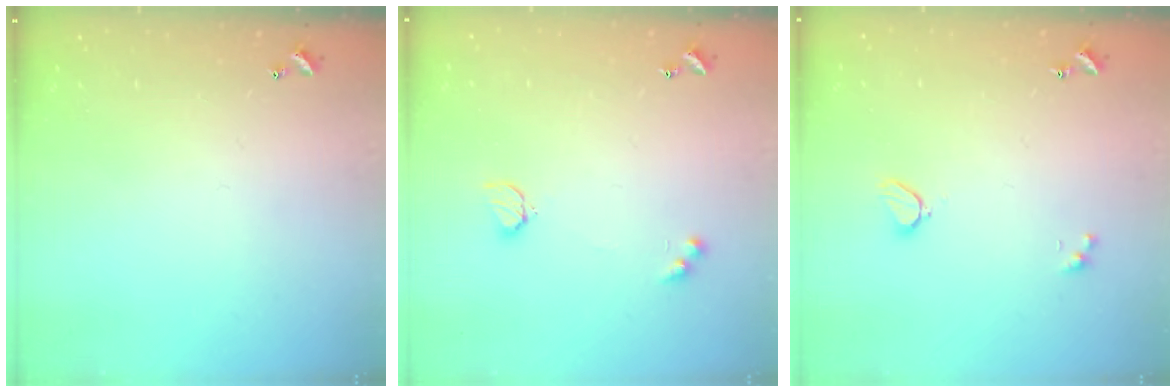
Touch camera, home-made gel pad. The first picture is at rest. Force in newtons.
{"total": 3.8, "press": 3.7, "slide": 0.6}
{"total": 2.1, "press": 2.0, "slide": 0.5}